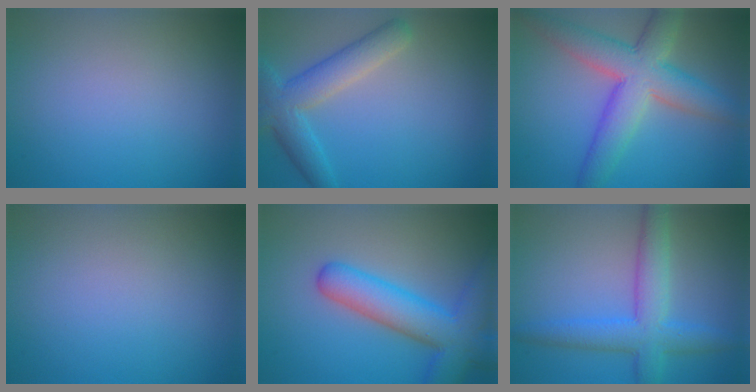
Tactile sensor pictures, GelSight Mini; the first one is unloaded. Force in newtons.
{"total": 5.0, "press": 5.0, "slide": 0.3}
{"total": 7.8, "press": 7.8, "slide": 0.3}
{"total": 0.0}
{"total": 7.6, "press": 7.6, "slide": 0.4}
{"total": 5.6, "press": 5.6, "slide": 0.0}